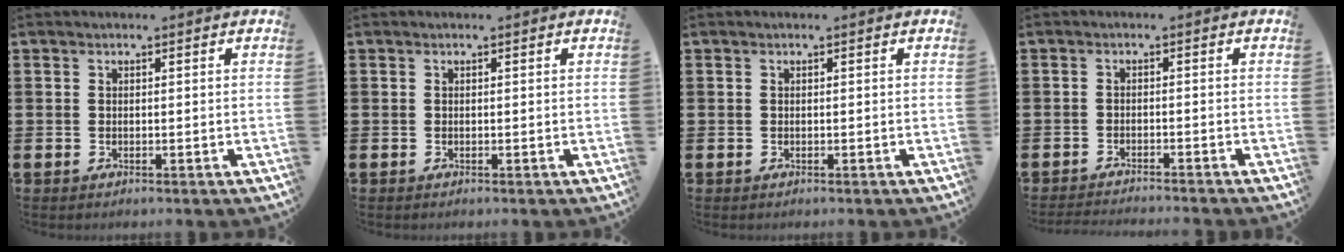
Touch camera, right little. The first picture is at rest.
{"total": 0.0}
{"total": 0.0}
{"total": 1.5, "force": [-1.5, -0.3, 0.1], "torque": [-0.001, 0.003, -0.031]}